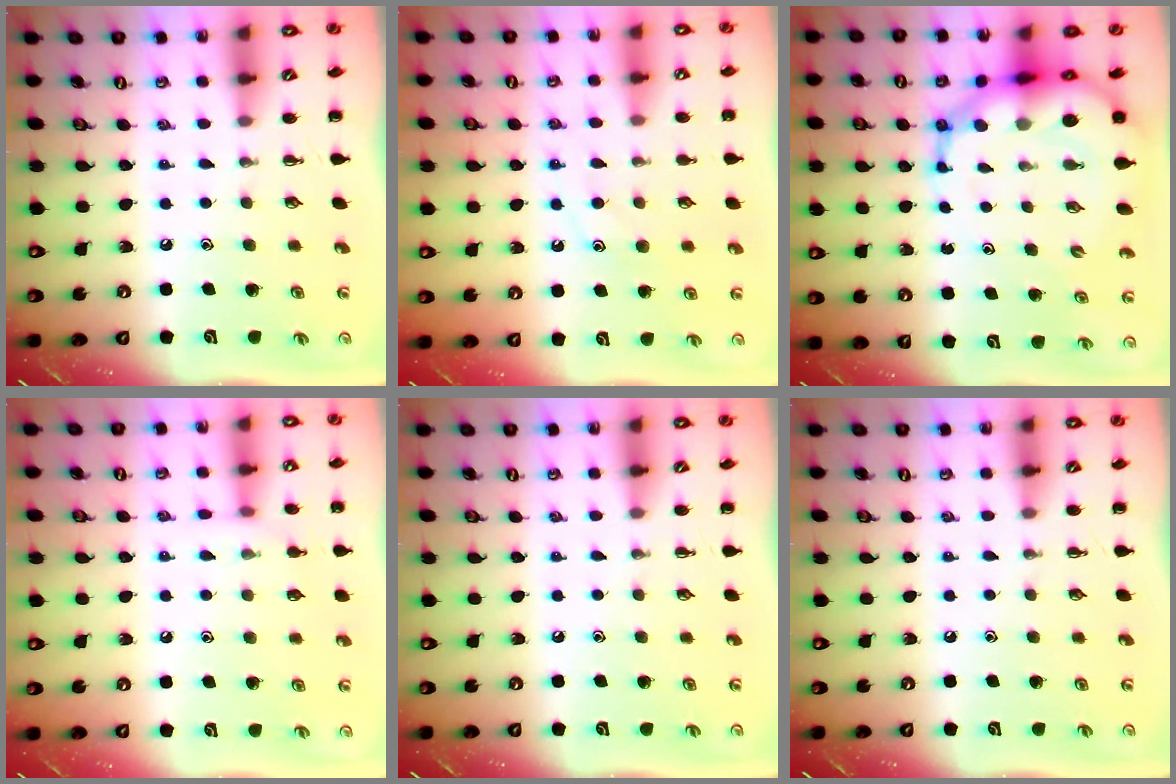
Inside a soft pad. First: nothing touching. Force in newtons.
{"total": 10.0, "press": 9.9, "slide": 1.1}
{"total": 14.5, "press": 13.9, "slide": 4.1}
{"total": 5.5, "press": 5.3, "slide": 1.5}
{"total": 0.0}
{"total": 0.0}